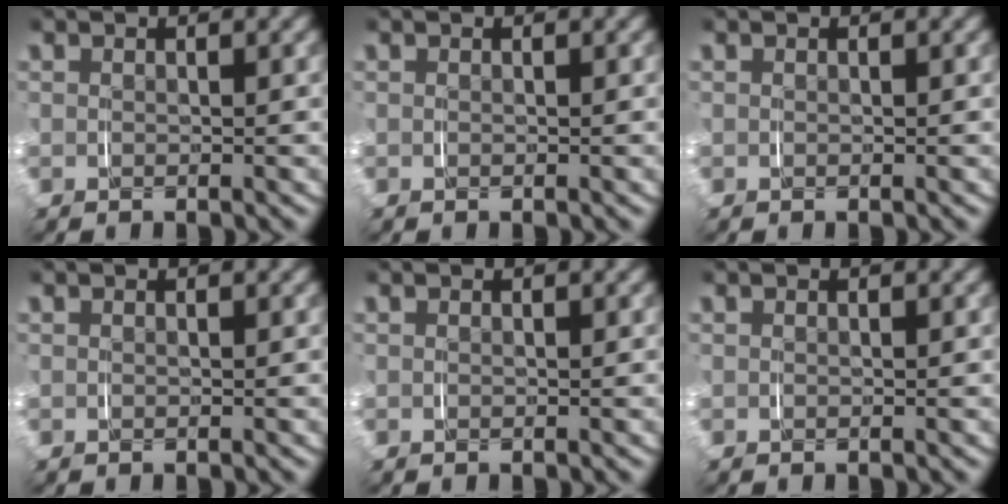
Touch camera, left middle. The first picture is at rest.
{"total": 0.0}
{"total": 0.0}
{"total": 0.0}
{"total": 0.0}
{"total": 0.0}